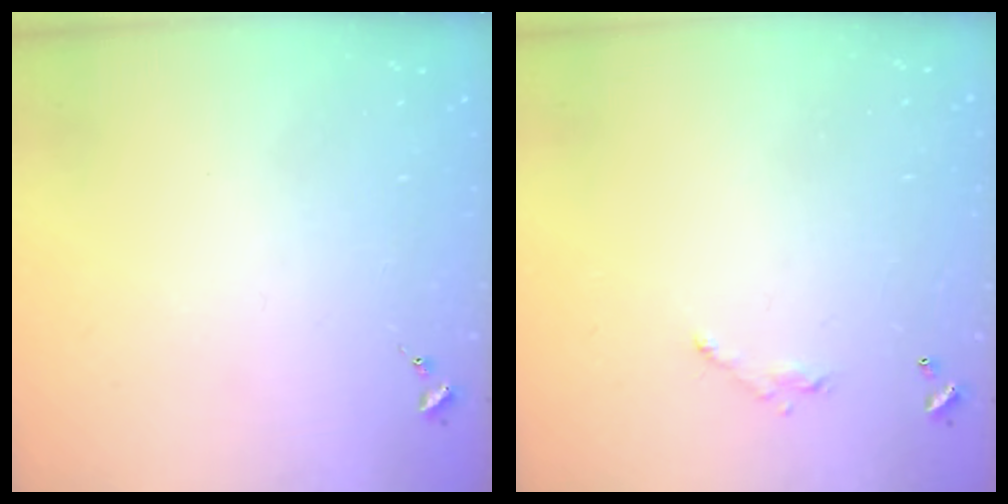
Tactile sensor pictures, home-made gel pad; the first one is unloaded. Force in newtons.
{"total": 6.0, "press": 6.0, "slide": 0.4}